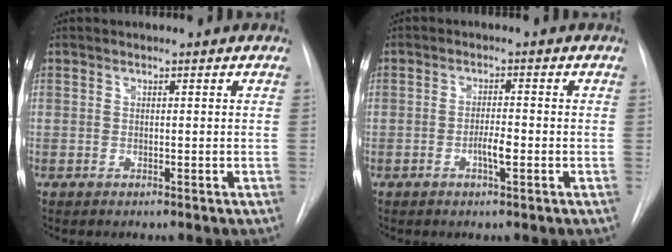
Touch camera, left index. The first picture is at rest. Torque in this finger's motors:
{"motor_torque": [0.51, 0.26, 0.07, 0.02]}